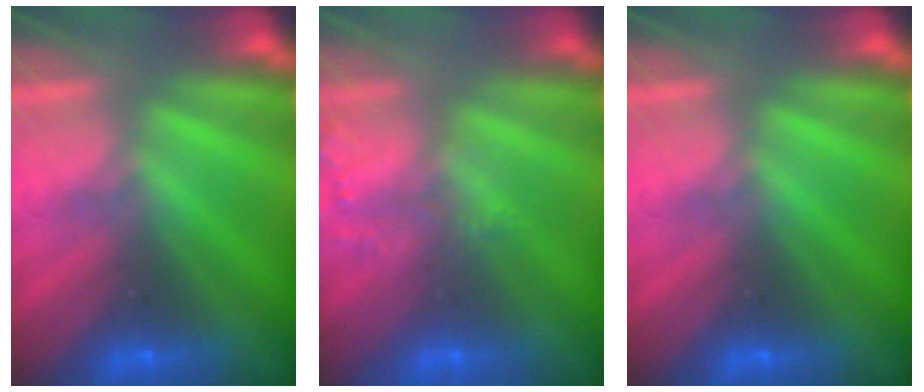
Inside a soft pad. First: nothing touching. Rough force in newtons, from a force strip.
{"total": 1.5}
{"total": 0.0}